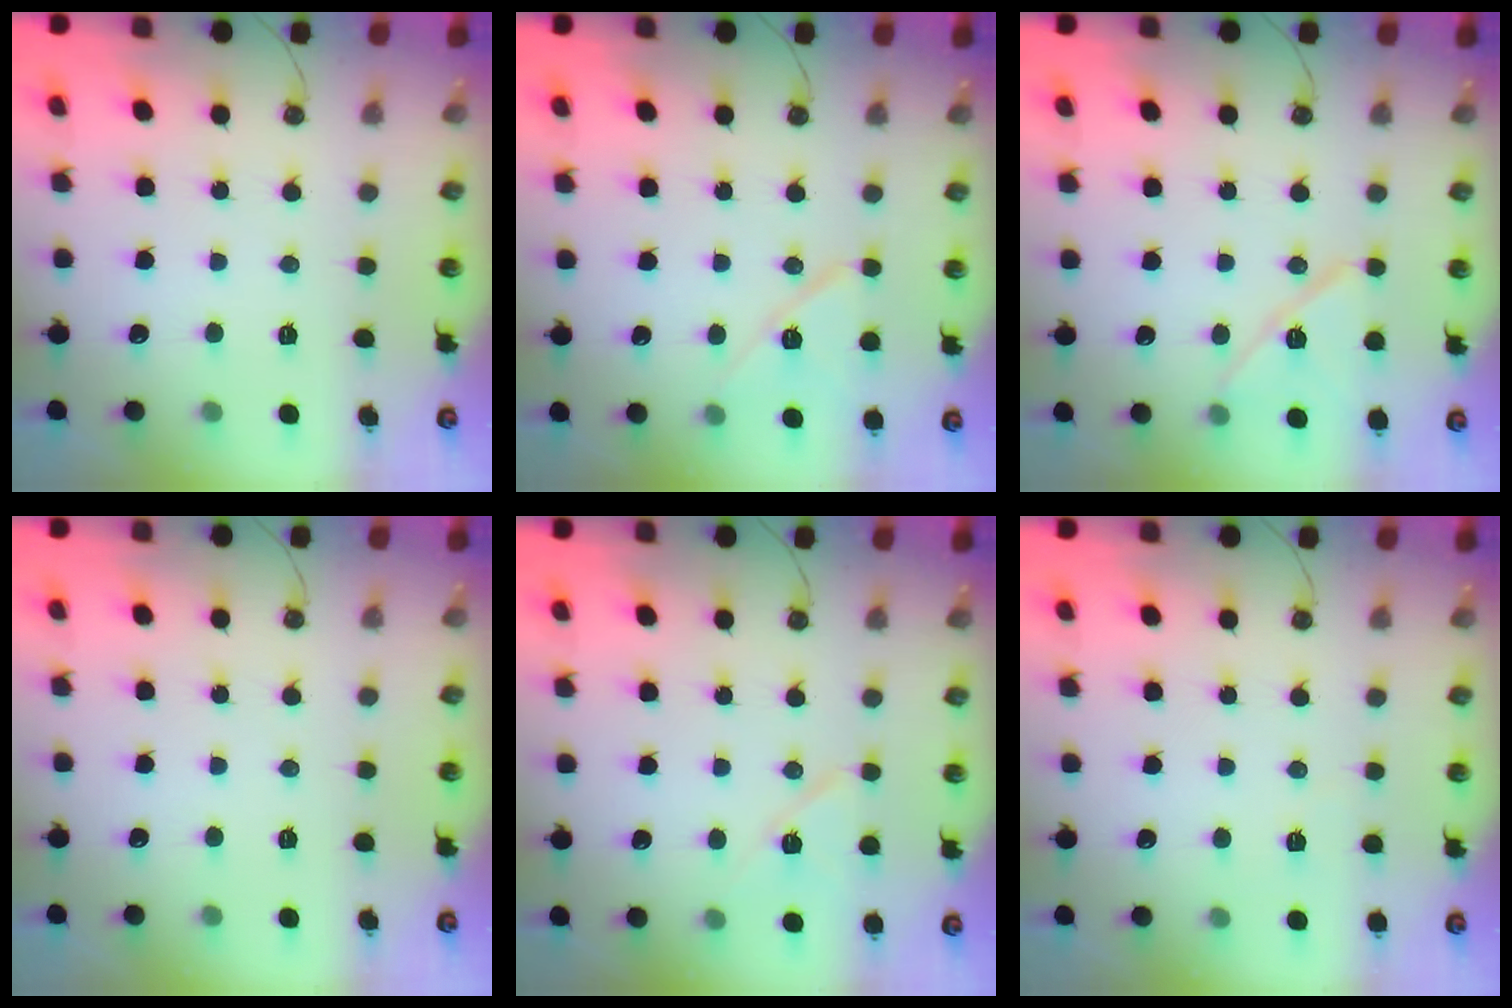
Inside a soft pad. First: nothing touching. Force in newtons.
{"total": 10.6, "press": 10.5, "slide": 1.7}
{"total": 12.0, "press": 11.9, "slide": 0.9}
{"total": 0.0}
{"total": 8.8, "press": 5.2, "slide": 7.1}
{"total": 2.1, "press": 2.1, "slide": 0.5}